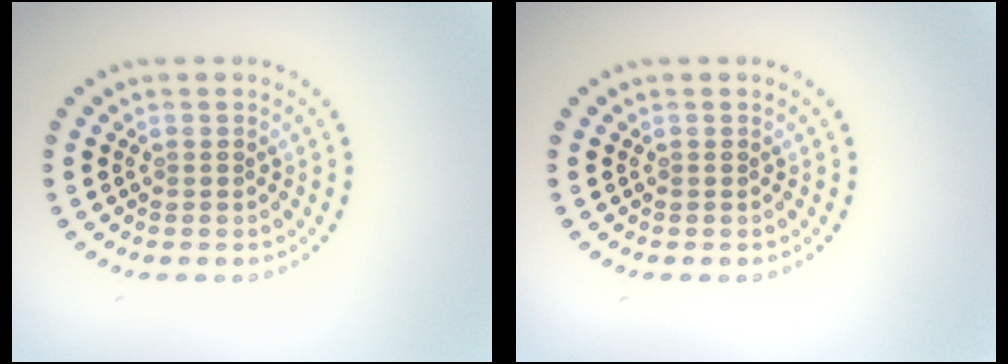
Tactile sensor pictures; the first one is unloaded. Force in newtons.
{"total": 0.0}